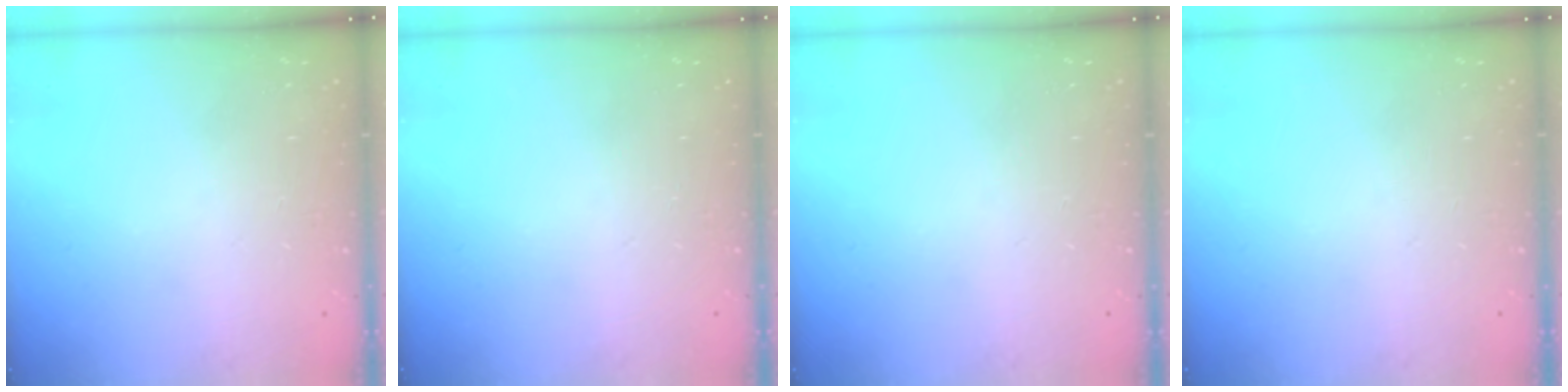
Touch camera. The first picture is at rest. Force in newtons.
{"total": 0.0}
{"total": 0.0}
{"total": 0.0}